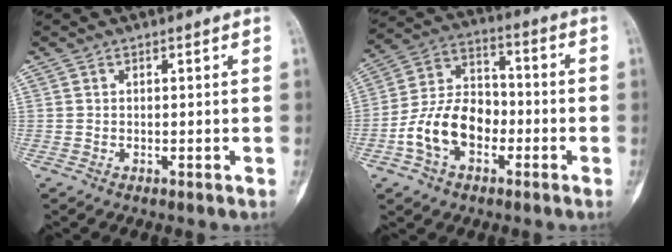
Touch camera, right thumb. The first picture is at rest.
{"total": 13.3, "force": [-4.2, 8.9, 8.9], "torque": [-0.152, 0.043, -0.082]}